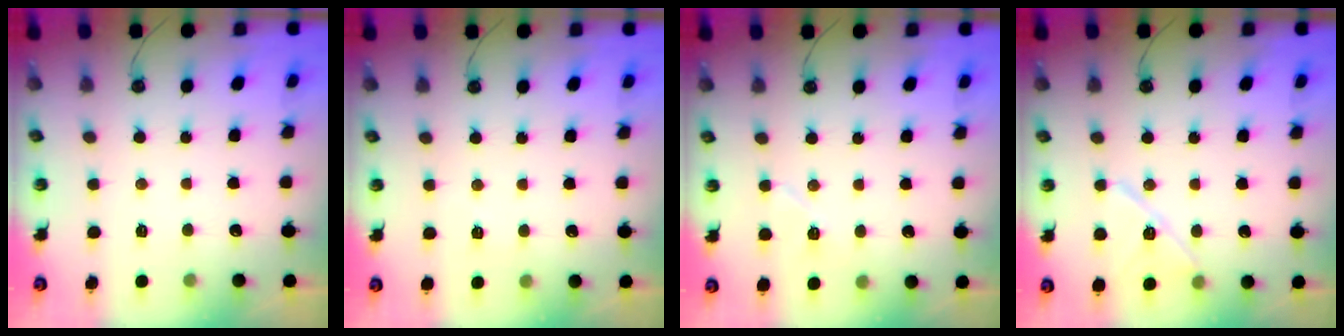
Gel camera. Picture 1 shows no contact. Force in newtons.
{"total": 2.5, "press": 1.2, "slide": 2.2}
{"total": 5.7, "press": 5.5, "slide": 1.3}
{"total": 12.0, "press": 11.9, "slide": 0.9}